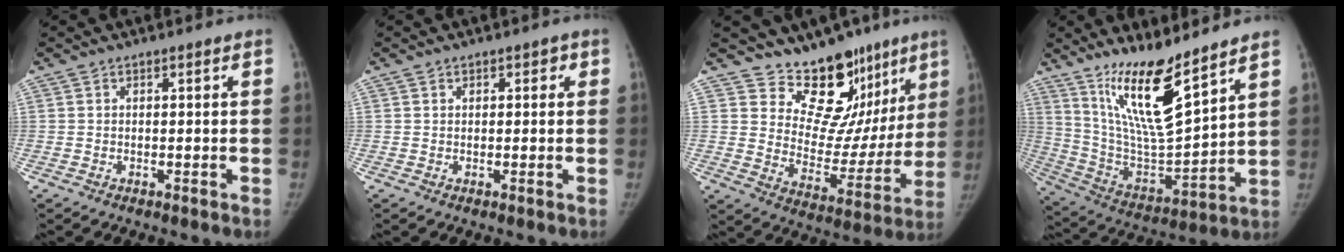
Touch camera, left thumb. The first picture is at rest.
{"total": 1.6, "force": [0.8, 1.2, 0.6], "torque": [0.010, -0.001, 0.005]}
{"total": 17.4, "force": [13.5, 9.3, 6.0], "torque": [-0.016, -0.099, 0.196]}
{"total": 17.4, "force": [12.0, 3.3, 12.2], "torque": [-0.196, -0.081, 0.236]}